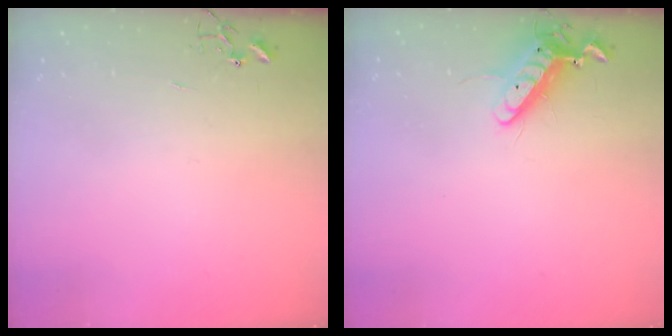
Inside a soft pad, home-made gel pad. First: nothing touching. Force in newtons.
{"total": 11.6, "press": 11.4, "slide": 2.2}